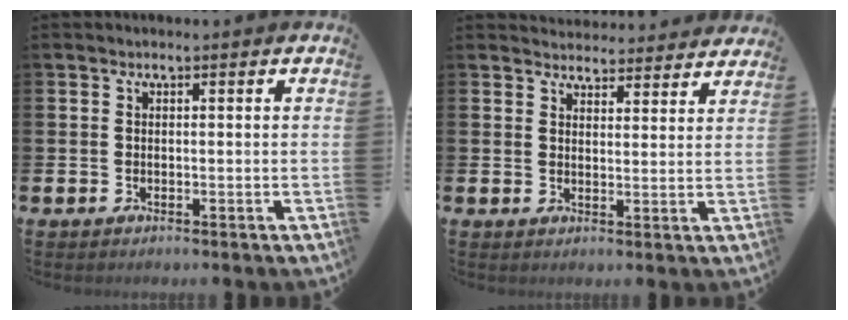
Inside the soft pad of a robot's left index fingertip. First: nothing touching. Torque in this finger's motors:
{"motor_torque": [0.96, -1.18, 0.11, 0.00]}